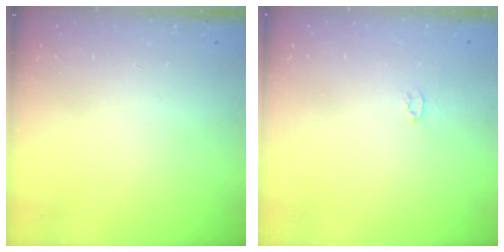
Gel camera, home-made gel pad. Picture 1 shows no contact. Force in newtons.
{"total": 2.0, "press": 2.0, "slide": 0.3}